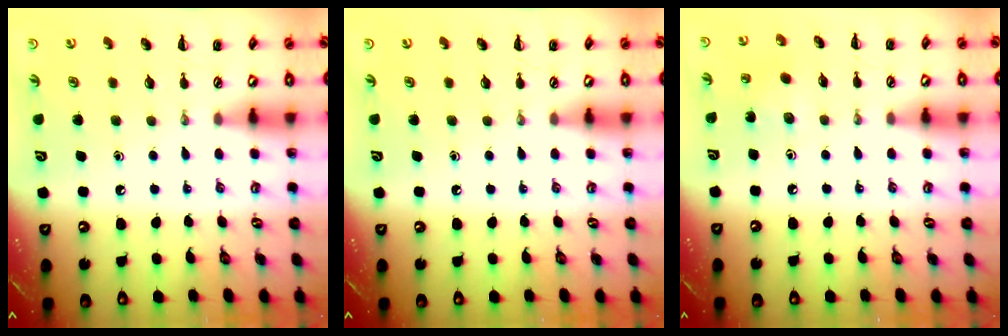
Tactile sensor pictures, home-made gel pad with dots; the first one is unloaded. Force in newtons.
{"total": 0.0}
{"total": 2.4, "press": 2.3, "slide": 0.6}